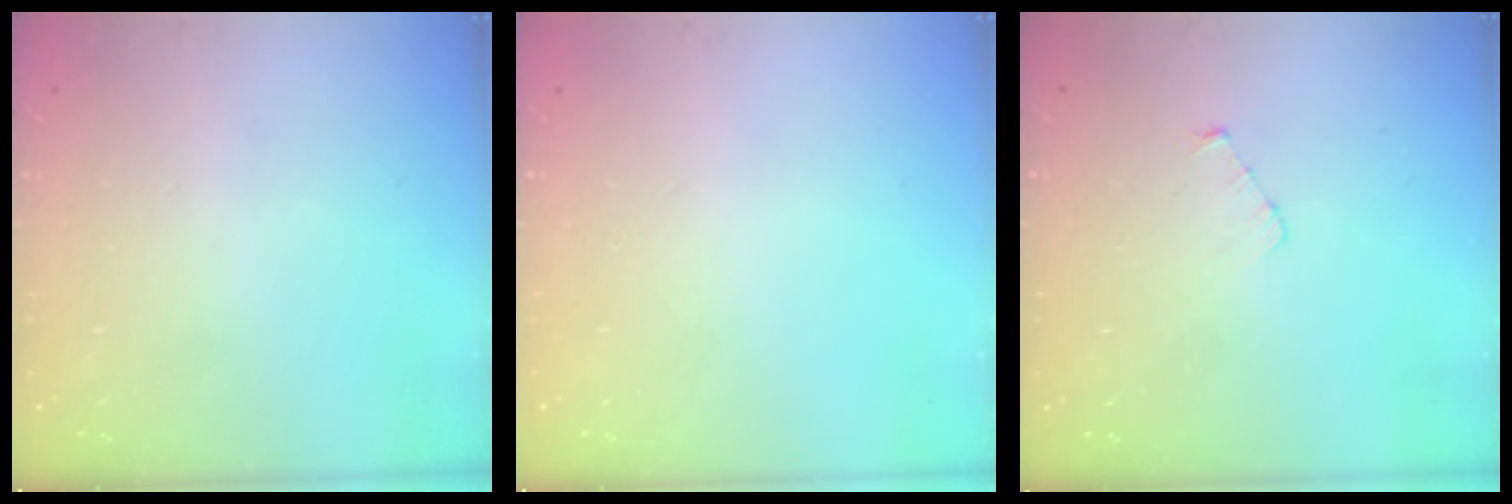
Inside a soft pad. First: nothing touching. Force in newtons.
{"total": 0.0}
{"total": 3.0, "press": 3.0, "slide": 0.3}